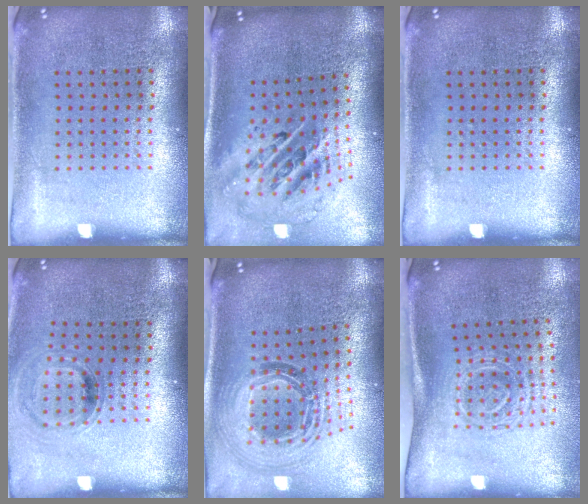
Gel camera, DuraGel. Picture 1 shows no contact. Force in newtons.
{"total": 2.7, "press": 1.8, "slide": 1.9}
{"total": 0.0}
{"total": 0.8, "press": 0.8, "slide": 0.2}
{"total": 1.6, "press": 1.4, "slide": 0.8}
{"total": 1.7, "press": 1.3, "slide": 1.2}